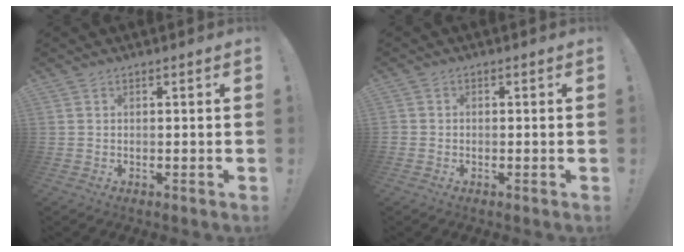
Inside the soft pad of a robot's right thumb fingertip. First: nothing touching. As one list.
[{"total": 1.1, "force": [-0.6, 0.9, 0.3], "torque": [-0.010, 0.006, -0.009]}]